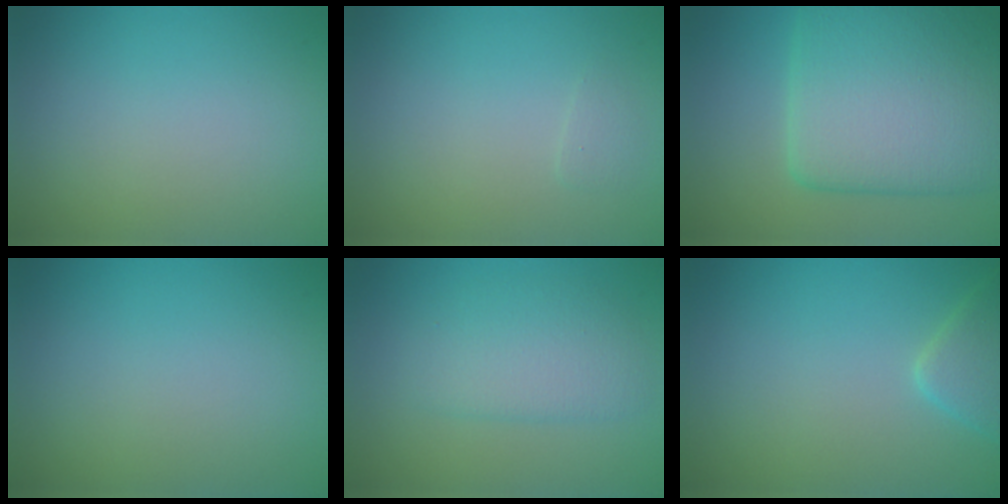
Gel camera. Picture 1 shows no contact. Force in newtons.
{"total": 0.5, "press": 0.5, "slide": 0.0}
{"total": 10.0, "press": 10.0, "slide": 0.3}
{"total": 0.0}
{"total": 3.6, "press": 3.6, "slide": 0.1}
{"total": 2.4, "press": 2.4, "slide": 0.1}